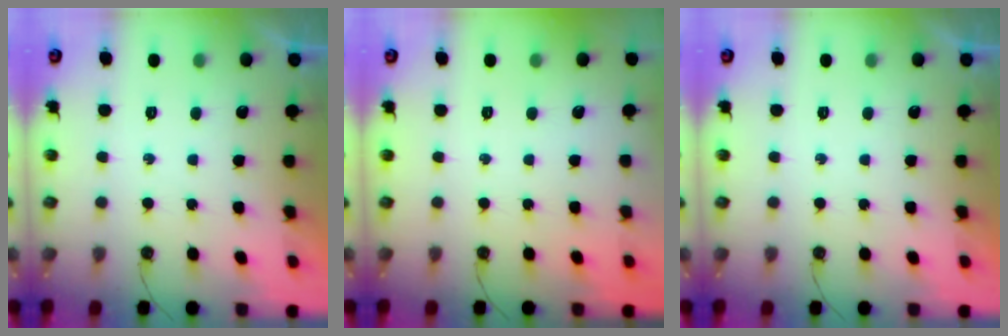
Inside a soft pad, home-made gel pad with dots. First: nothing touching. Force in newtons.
{"total": 0.0}
{"total": 0.0}